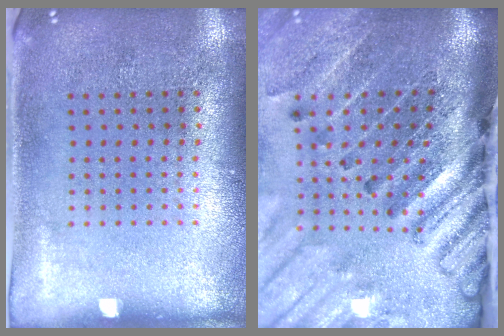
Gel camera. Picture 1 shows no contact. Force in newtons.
{"total": 4.5, "press": 3.3, "slide": 3.0}